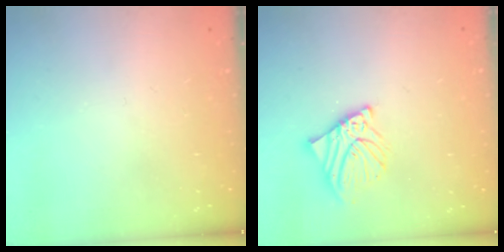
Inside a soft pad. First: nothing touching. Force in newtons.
{"total": 9.0, "press": 8.9, "slide": 1.4}